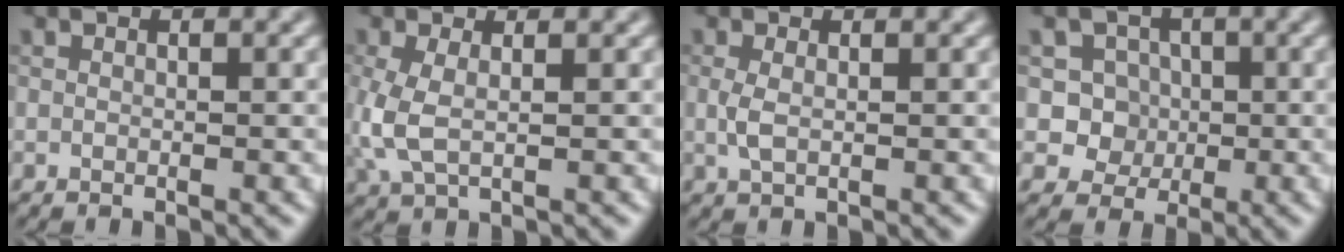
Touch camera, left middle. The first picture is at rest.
{"total": 3.2, "force": [0.0, 1.5, 2.8], "torque": [-0.081, -0.003, -0.001]}
{"total": 1.4, "force": [0.1, 0.6, 1.3], "torque": [-0.033, -0.001, 0.002]}
{"total": 3.7, "force": [0.0, 3.6, 1.2], "torque": [0.000, 0.008, -0.005]}